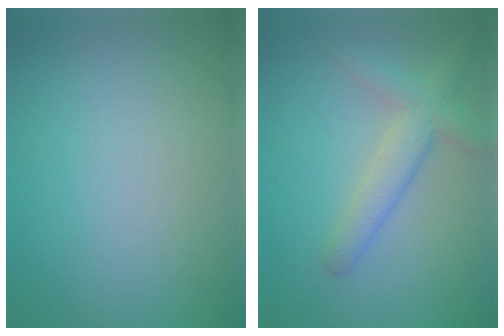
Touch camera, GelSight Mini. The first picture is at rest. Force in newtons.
{"total": 3.8, "press": 3.8, "slide": 0.2}